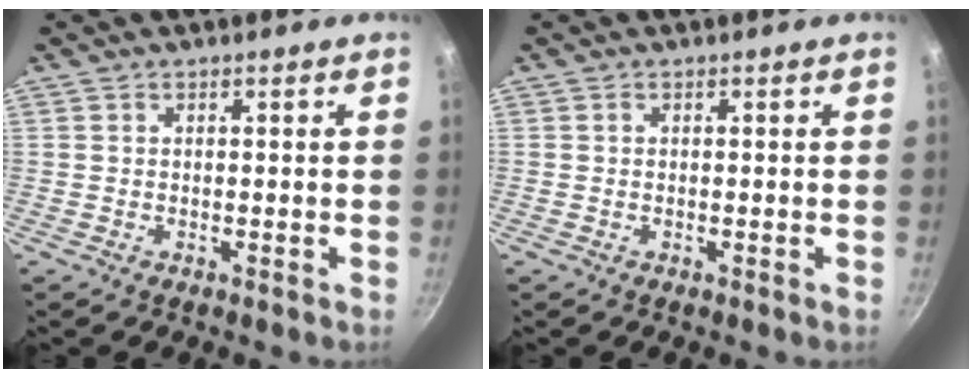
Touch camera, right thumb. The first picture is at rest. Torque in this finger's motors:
{"motor_torque": [-0.26, -0.04, 0.27, 0.02, -0.06]}